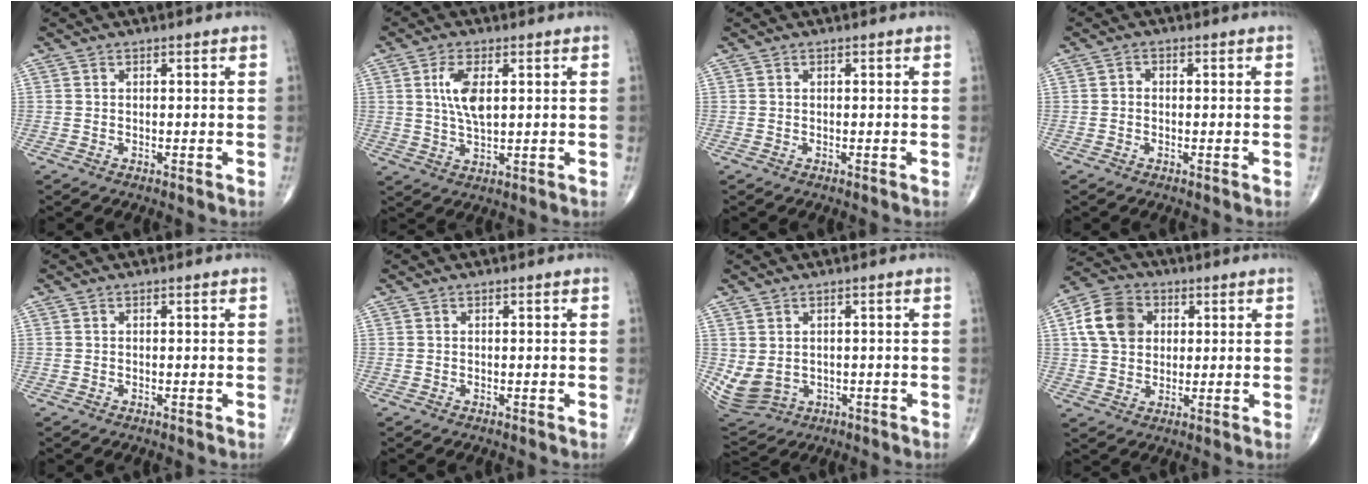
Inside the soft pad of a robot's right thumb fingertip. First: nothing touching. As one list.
[{"total": 6.7, "force": [1.6, 2.9, 5.8], "torque": [-0.114, -0.007, 0.033]}, {"total": 0.0}, {"total": 1.1, "force": [-0.2, 0.9, 0.6], "torque": [-0.003, 0.004, -0.008]}, {"total": 0.0}, {"total": 0.0}, {"total": 6.7, "force": [-0.4, 5.5, 3.7], "torque": [-0.075, -0.003, 0.016]}, {"total": 10.4, "force": [2.4, 8.2, 5.9], "torque": [-0.092, 0.007, 0.037]}]